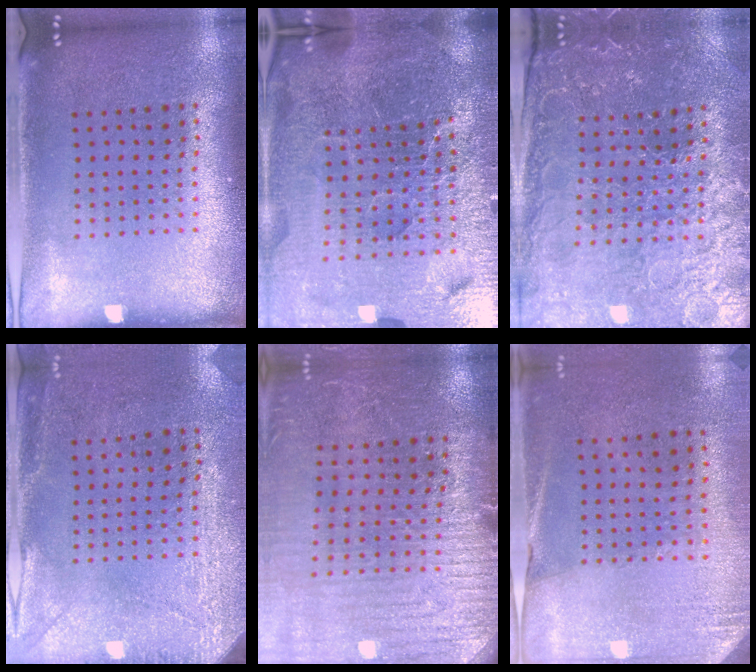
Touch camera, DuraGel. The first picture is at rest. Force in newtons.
{"total": 7.1, "press": 6.1, "slide": 3.6}
{"total": 3.2, "press": 3.1, "slide": 0.4}
{"total": 2.9, "press": 2.5, "slide": 1.5}
{"total": 3.2, "press": 3.2, "slide": 0.1}
{"total": 2.7, "press": 2.4, "slide": 1.2}